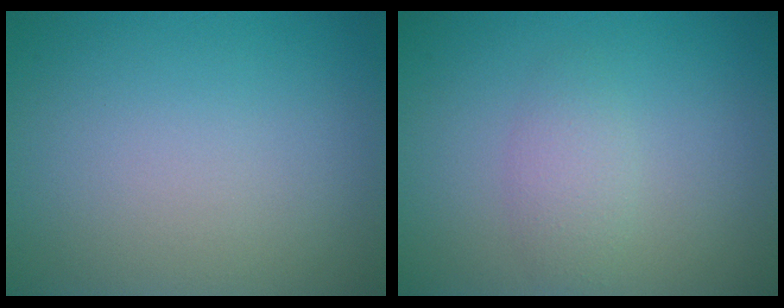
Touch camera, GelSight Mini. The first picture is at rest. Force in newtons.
{"total": 1.8, "press": 1.8, "slide": 0.1}